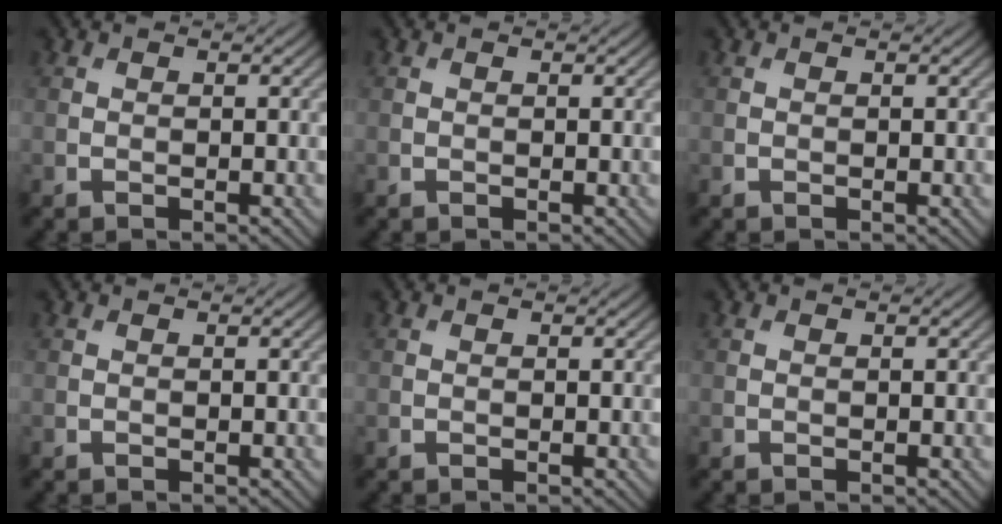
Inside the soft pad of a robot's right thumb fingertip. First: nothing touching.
{"total": 0.0}
{"total": 0.0}
{"total": 0.0}
{"total": 0.0}
{"total": 0.0}